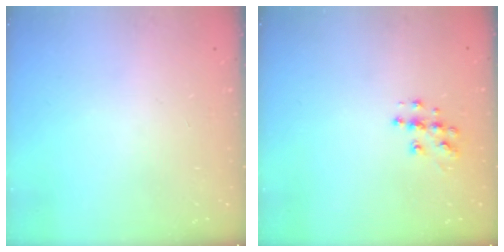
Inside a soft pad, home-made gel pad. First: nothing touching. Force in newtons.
{"total": 8.6, "press": 8.6, "slide": 0.4}